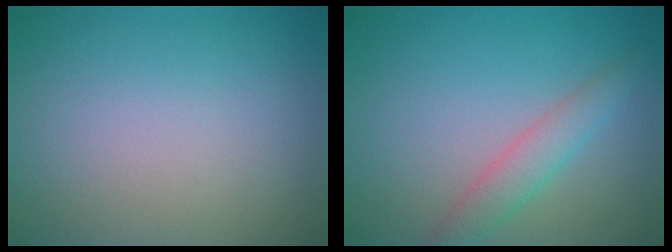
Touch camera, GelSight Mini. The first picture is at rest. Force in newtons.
{"total": 2.7, "press": 2.7, "slide": 0.1}